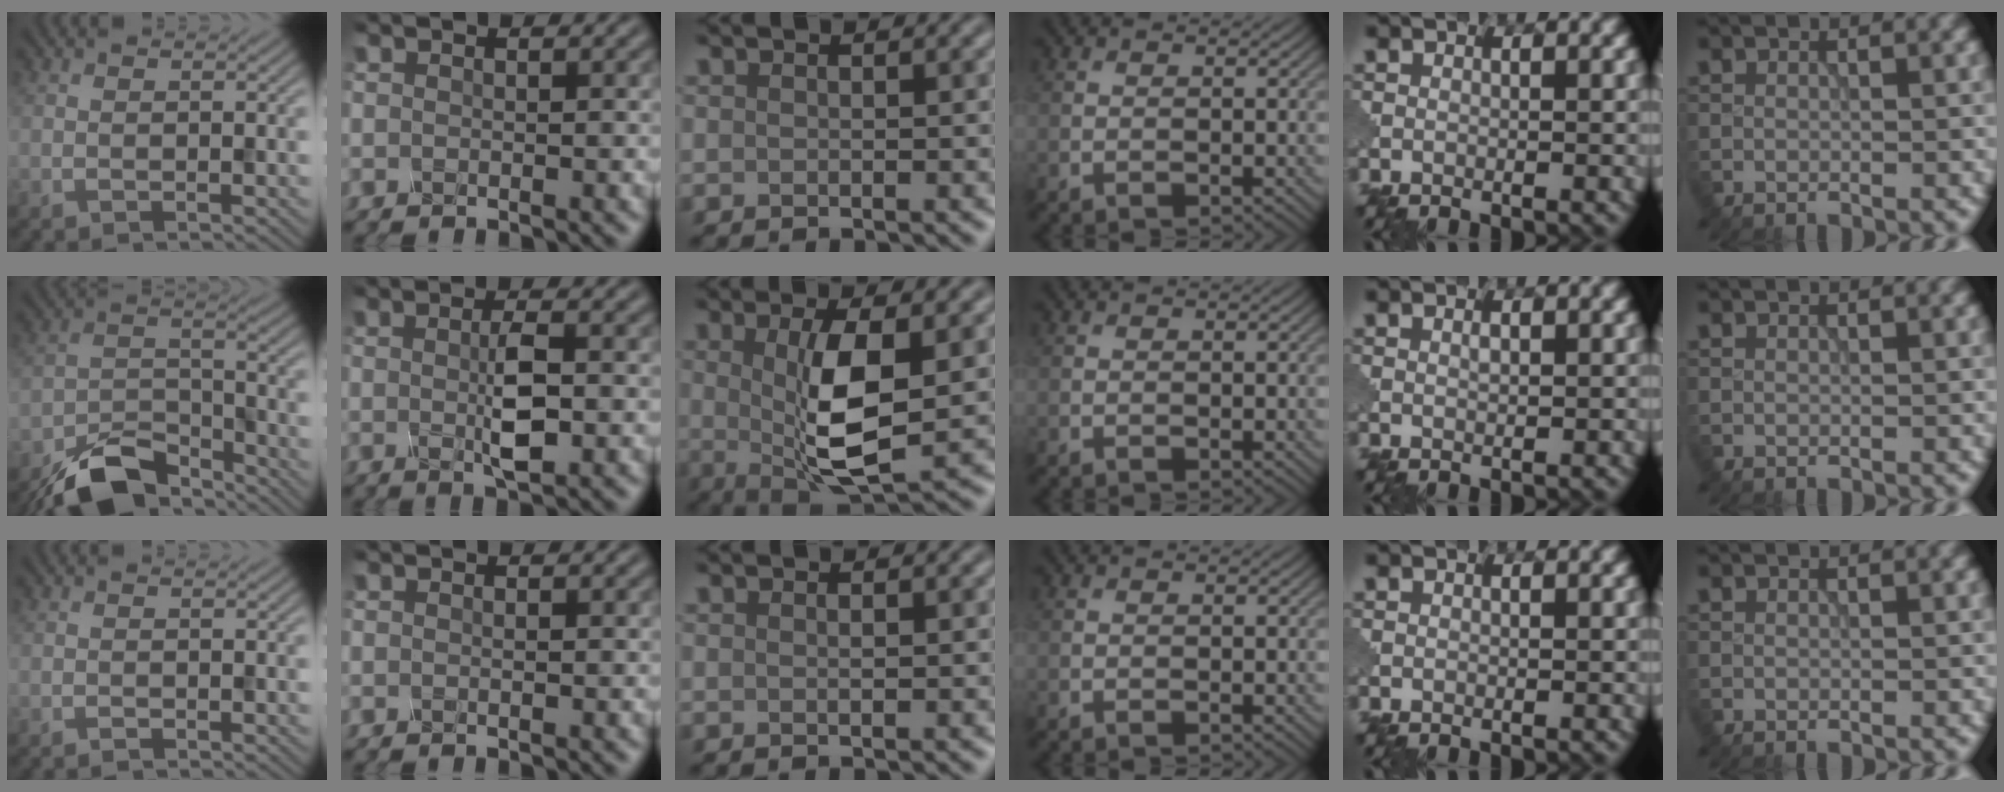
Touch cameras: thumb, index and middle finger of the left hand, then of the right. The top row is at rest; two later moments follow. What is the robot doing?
{"motion": "press", "object": "mechanical pencil"}